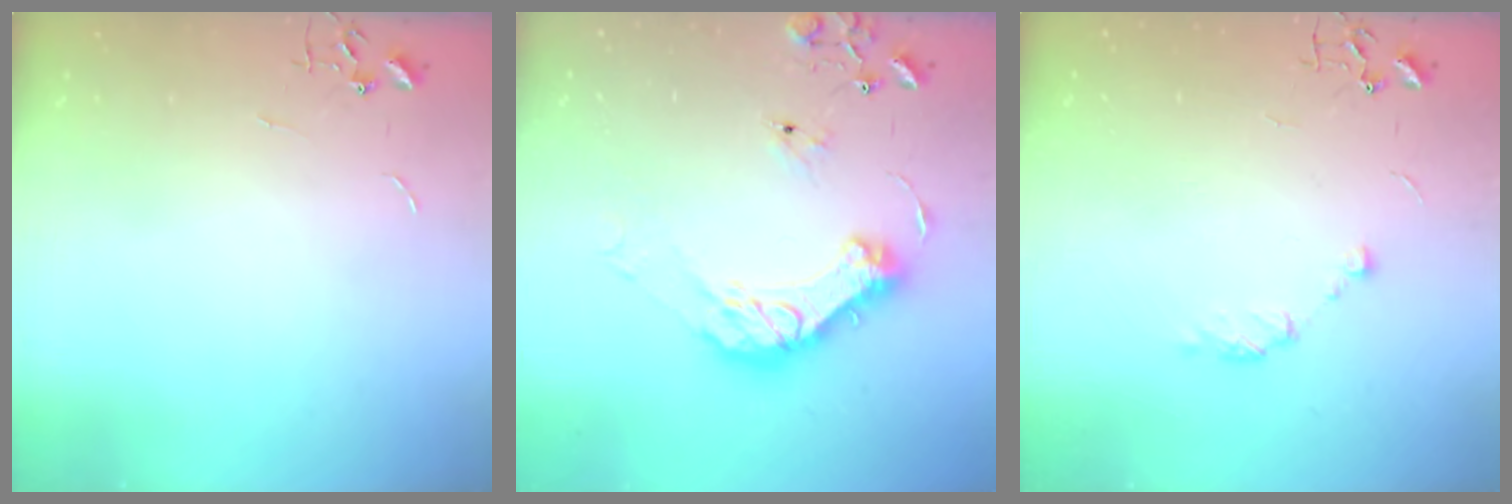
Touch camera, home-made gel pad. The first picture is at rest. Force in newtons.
{"total": 14.1, "press": 14.0, "slide": 2.1}
{"total": 5.8, "press": 5.8, "slide": 0.8}